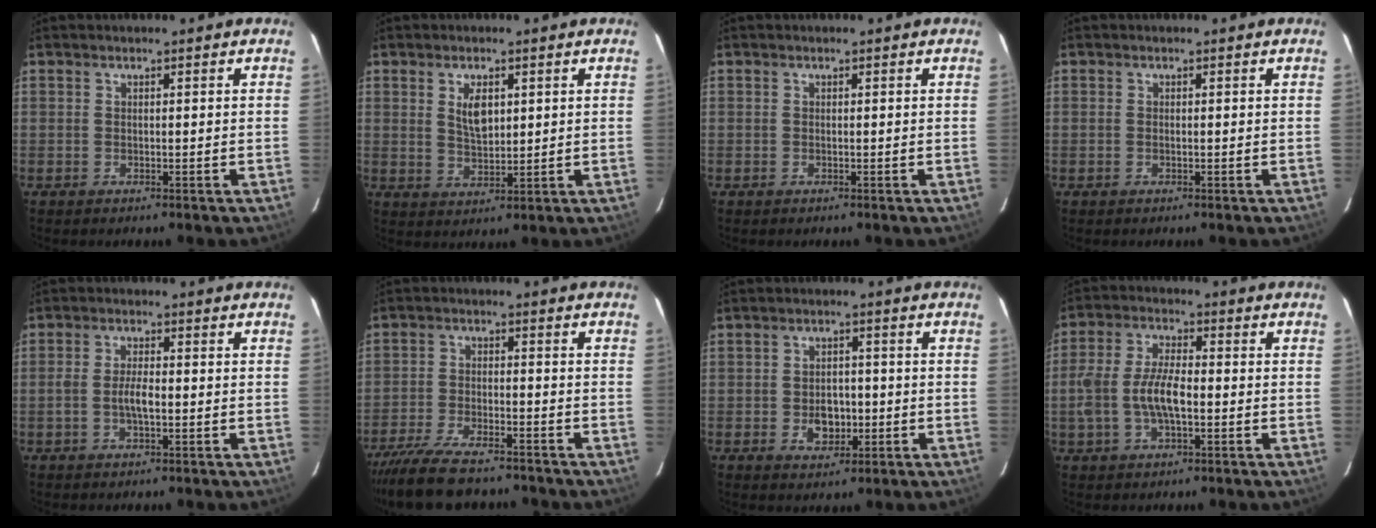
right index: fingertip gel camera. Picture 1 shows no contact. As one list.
[{"total": 5.0, "force": [1.6, 2.5, 4.0], "torque": [-0.069, 0.000, 0.033]}, {"total": 0.0}, {"total": 0.0}, {"total": 3.6, "force": [-0.9, 1.2, 3.3], "torque": [-0.067, 0.003, -0.016]}, {"total": 14.1, "force": [-11.9, 3.8, 6.4], "torque": [-0.144, -0.024, -0.200]}, {"total": 5.8, "force": [-1.5, 4.3, 3.5], "torque": [-0.069, 0.004, -0.016]}, {"total": 8.7, "force": [-1.8, 3.7, 7.7], "torque": [-0.159, 0.006, -0.032]}]